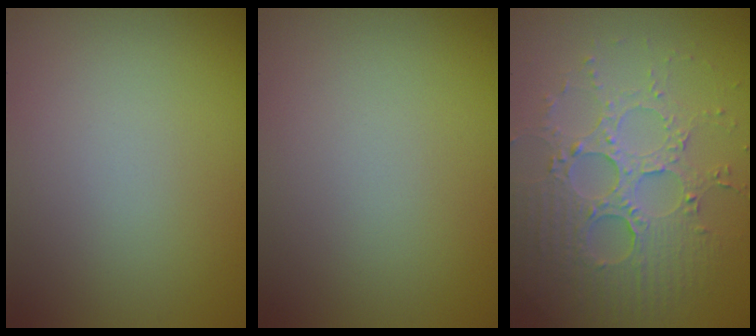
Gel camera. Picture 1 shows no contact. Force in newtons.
{"total": 0.0}
{"total": 4.8, "press": 4.4, "slide": 2.0}